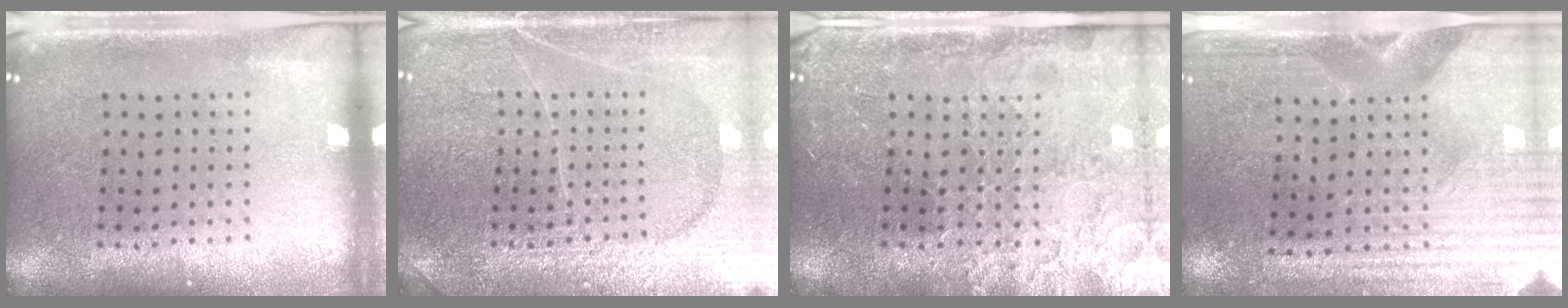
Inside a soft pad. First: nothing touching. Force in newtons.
{"total": 3.7, "press": 3.7, "slide": 0.3}
{"total": 3.3, "press": 3.2, "slide": 0.8}
{"total": 3.6, "press": 3.2, "slide": 1.5}